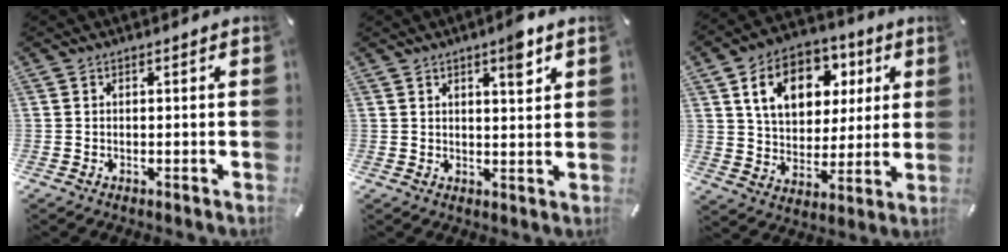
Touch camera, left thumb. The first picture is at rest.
{"total": 5.5, "force": [3.4, 1.5, 4.1], "torque": [-0.047, -0.019, 0.051]}
{"total": 14.8, "force": [6.1, 11.0, 7.9], "torque": [-0.133, -0.005, 0.112]}